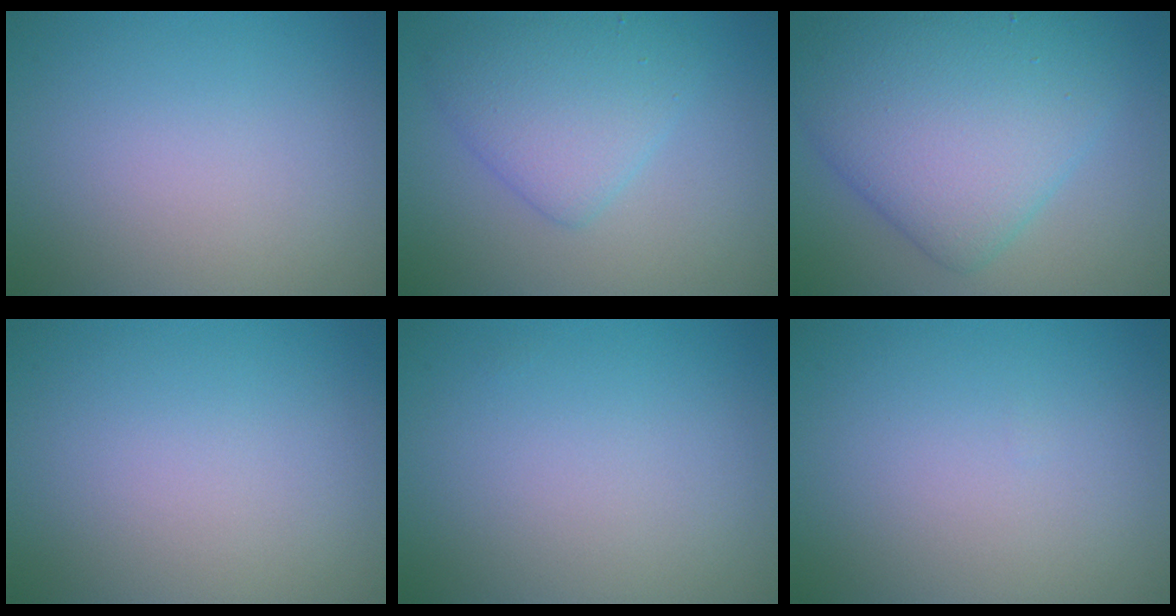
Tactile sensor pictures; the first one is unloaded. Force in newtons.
{"total": 4.1, "press": 4.1, "slide": 0.2}
{"total": 8.8, "press": 8.8, "slide": 0.3}
{"total": 0.0}
{"total": 0.0}
{"total": 0.0}